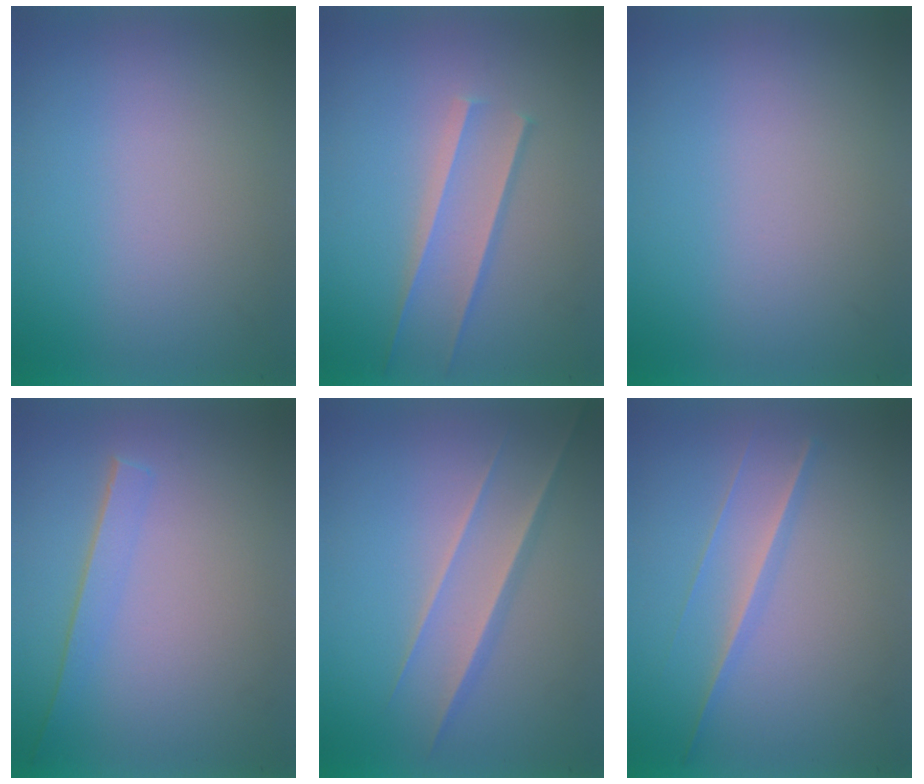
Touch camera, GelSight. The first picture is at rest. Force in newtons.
{"total": 1.7}
{"total": 0.0}
{"total": 1.4}
{"total": 1.5}
{"total": 1.3}